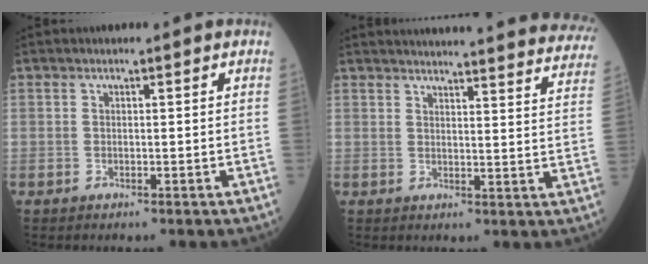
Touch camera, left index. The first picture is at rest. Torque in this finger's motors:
{"motor_torque": [-0.10, -1.08, 0.24, 0.12]}